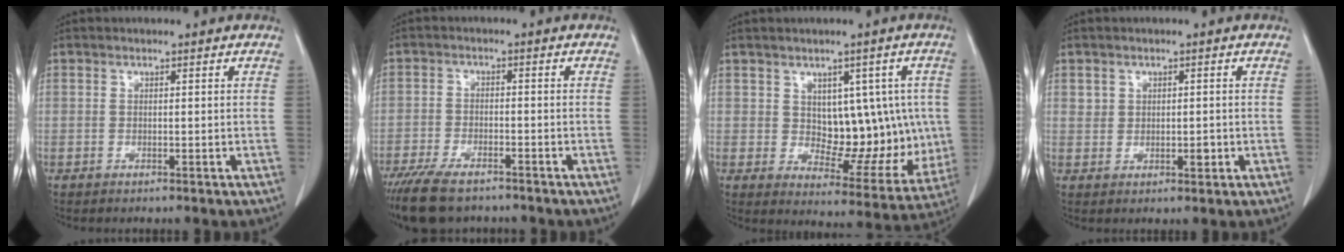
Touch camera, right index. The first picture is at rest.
{"total": 9.7, "force": [-7.7, 3.0, 5.0], "torque": [-0.088, -0.018, -0.124]}
{"total": 11.3, "force": [1.5, 6.6, 9.1], "torque": [-0.091, 0.012, 0.039]}
{"total": 2.3, "force": [0.2, 1.8, 1.5], "torque": [-0.022, 0.001, 0.008]}